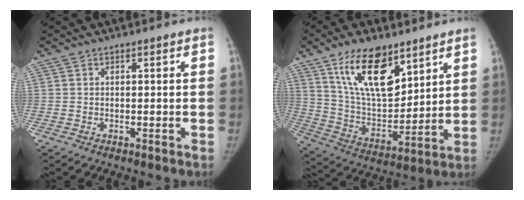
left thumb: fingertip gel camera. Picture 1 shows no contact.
{"total": 17.6, "force": [10.4, 8.2, 11.5], "torque": [-0.157, -0.058, 0.200]}